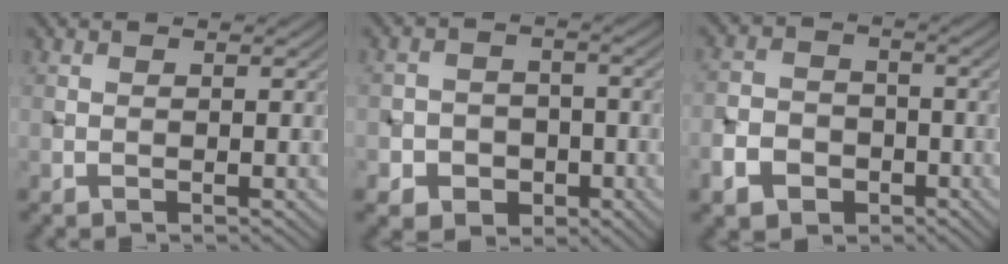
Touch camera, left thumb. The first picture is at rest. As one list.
[{"total": 5.3, "force": [-2.4, 4.4, 1.7], "torque": [-0.020, 0.000, -0.058]}, {"total": 6.7, "force": [-3.7, 4.9, 2.8], "torque": [-0.069, -0.010, -0.077]}]